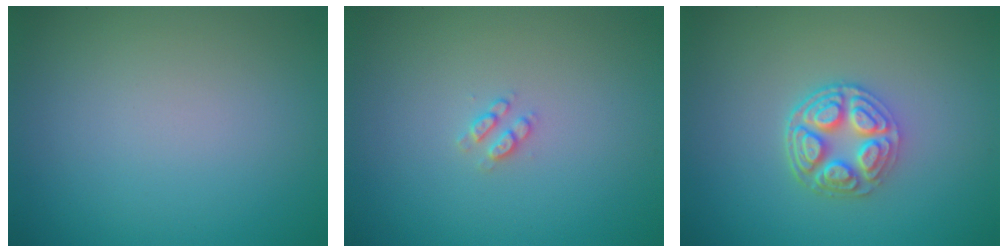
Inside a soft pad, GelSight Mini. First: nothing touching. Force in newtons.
{"total": 1.2, "press": 1.1, "slide": 0.3}
{"total": 4.5, "press": 3.6, "slide": 2.6}